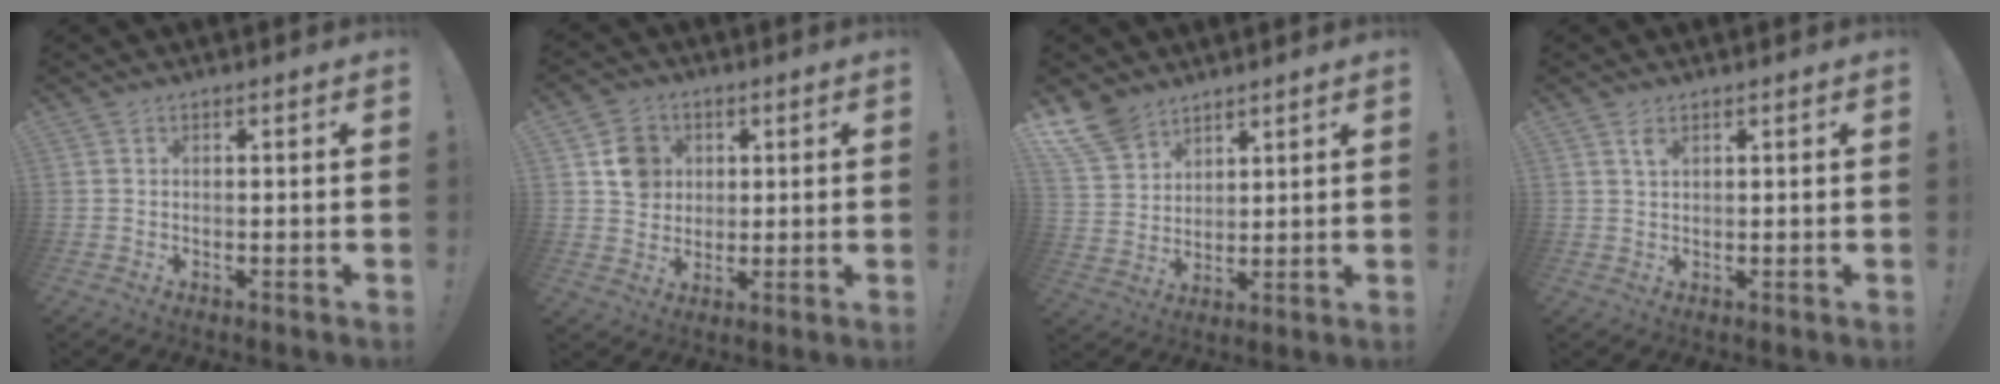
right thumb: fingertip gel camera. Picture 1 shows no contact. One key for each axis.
{"total": 8.6, "fx": 2.5, "fy": 7.9, "fz": 2.5, "tx": -0.020, "ty": -0.006, "tz": 0.053}
{"total": 10.1, "fx": 7.9, "fy": 5.5, "fz": 3.1, "tx": -0.066, "ty": -0.047, "tz": 0.158}
{"total": 2.3, "fx": 1.3, "fy": 1.0, "fz": 1.6, "tx": -0.019, "ty": -0.006, "tz": 0.020}